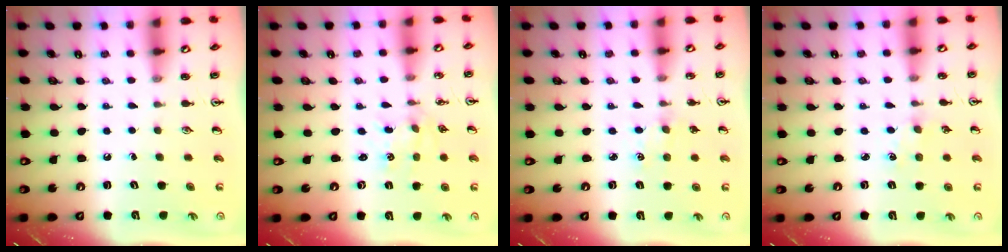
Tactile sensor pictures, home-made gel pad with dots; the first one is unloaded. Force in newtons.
{"total": 0.9, "press": 0.8, "slide": 0.1}
{"total": 1.2, "press": 1.2, "slide": 0.2}
{"total": 1.1, "press": 1.0, "slide": 0.2}